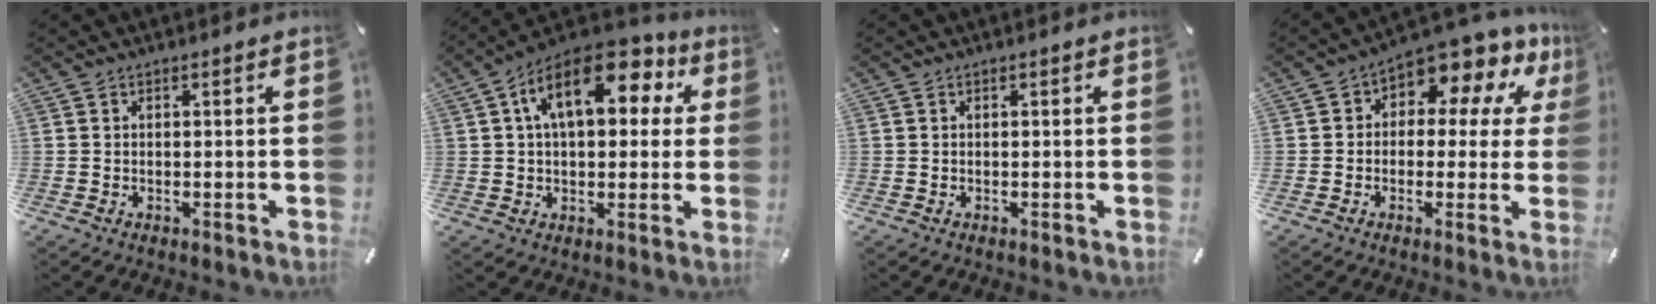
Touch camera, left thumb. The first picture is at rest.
{"total": 16.1, "force": [6.4, 8.7, 11.9], "torque": [-0.197, -0.014, 0.107]}
{"total": 0.0}
{"total": 8.8, "force": [5.1, 4.9, 5.3], "torque": [-0.084, -0.051, 0.091]}